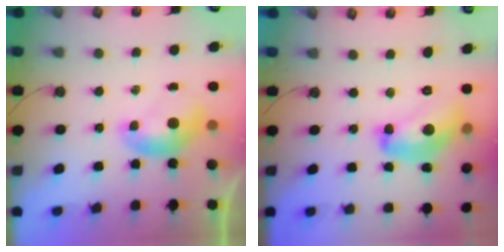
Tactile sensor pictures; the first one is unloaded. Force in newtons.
{"total": 10.8, "press": 10.7, "slide": 0.9}